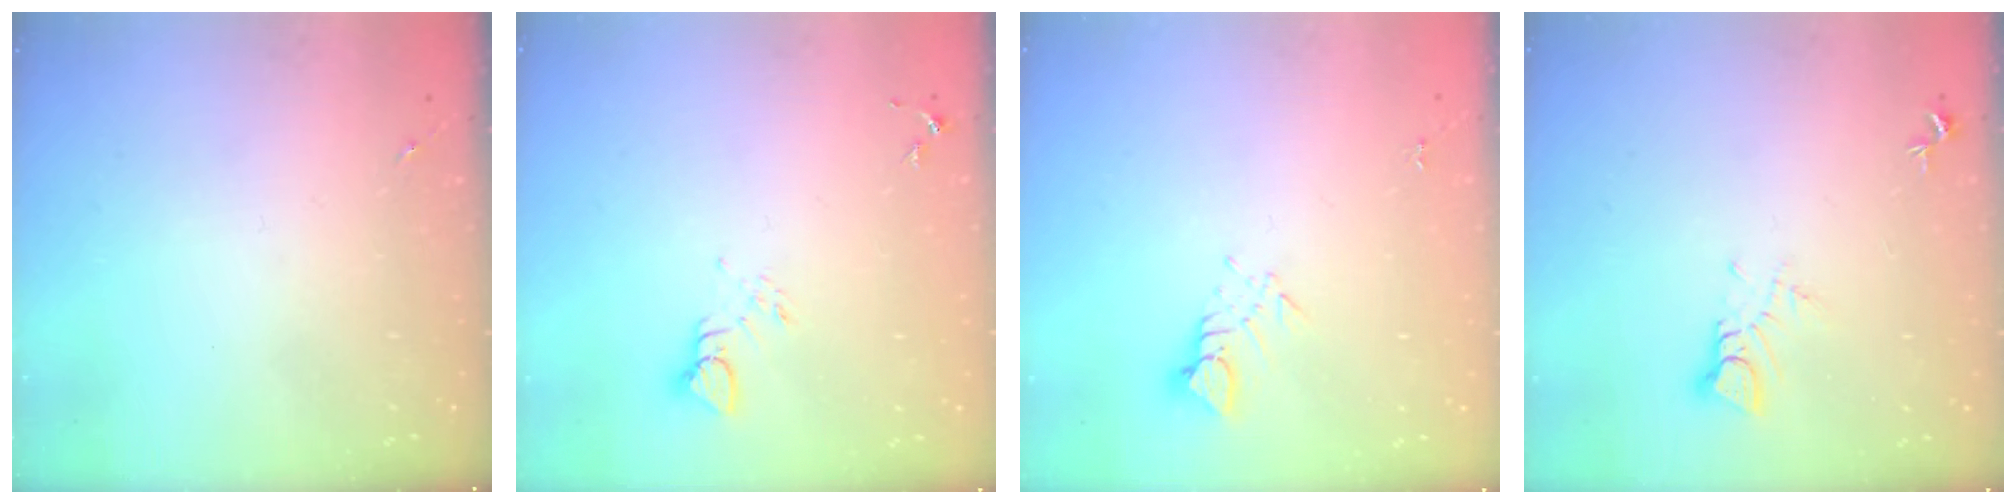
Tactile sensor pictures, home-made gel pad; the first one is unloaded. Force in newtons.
{"total": 3.8, "press": 3.8, "slide": 0.5}
{"total": 3.1, "press": 3.1, "slide": 0.1}
{"total": 3.6, "press": 3.6, "slide": 0.2}